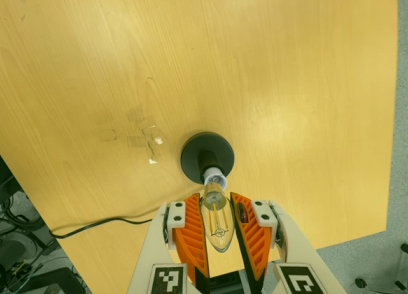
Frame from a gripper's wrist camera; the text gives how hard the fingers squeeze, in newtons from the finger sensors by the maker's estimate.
{"total": 12.6, "left": 13.0, "right": 12.1}